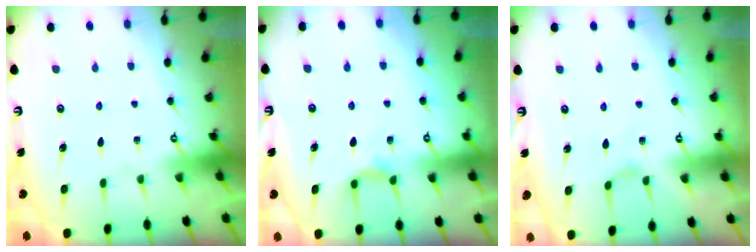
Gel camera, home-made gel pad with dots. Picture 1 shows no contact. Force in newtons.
{"total": 4.8, "press": 4.7, "slide": 0.6}
{"total": 1.0, "press": 0.9, "slide": 0.4}